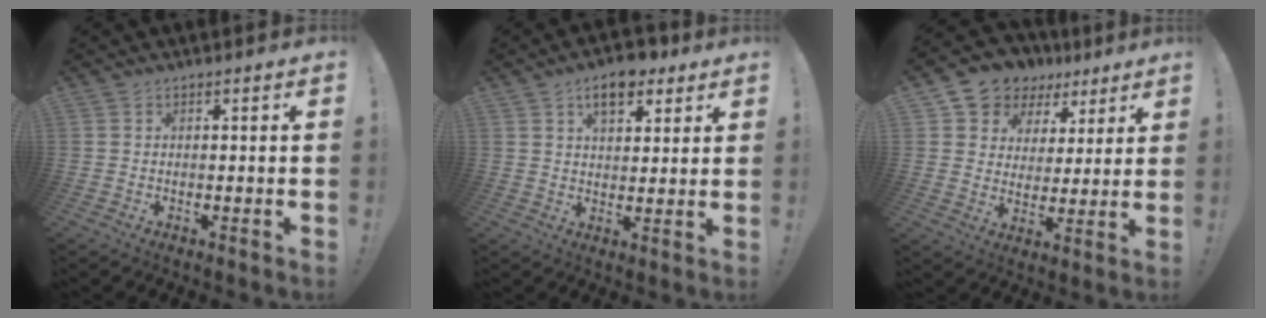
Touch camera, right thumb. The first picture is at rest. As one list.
[{"total": 8.8, "force": [5.4, 4.8, 5.0], "torque": [-0.064, -0.022, 0.096]}, {"total": 8.4, "force": [5.2, 6.5, 1.0], "torque": [-0.026, -0.036, 0.104]}]